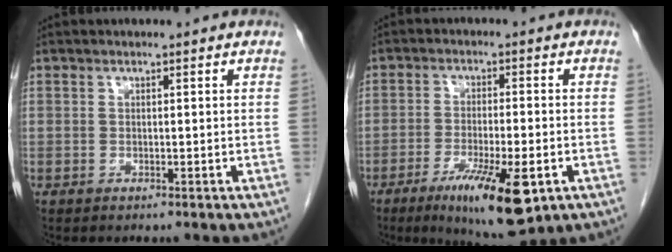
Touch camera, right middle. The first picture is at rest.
{"total": 12.3, "force": [-5.9, 2.5, 10.5], "torque": [-0.167, -0.024, -0.085]}